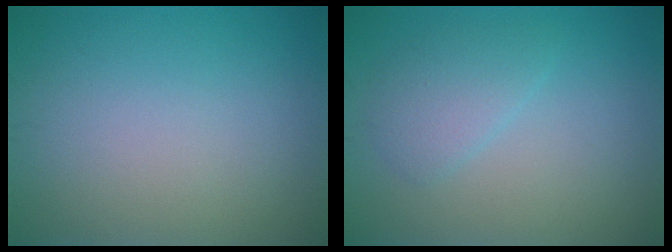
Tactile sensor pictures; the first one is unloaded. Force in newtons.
{"total": 2.3, "press": 2.3, "slide": 0.2}